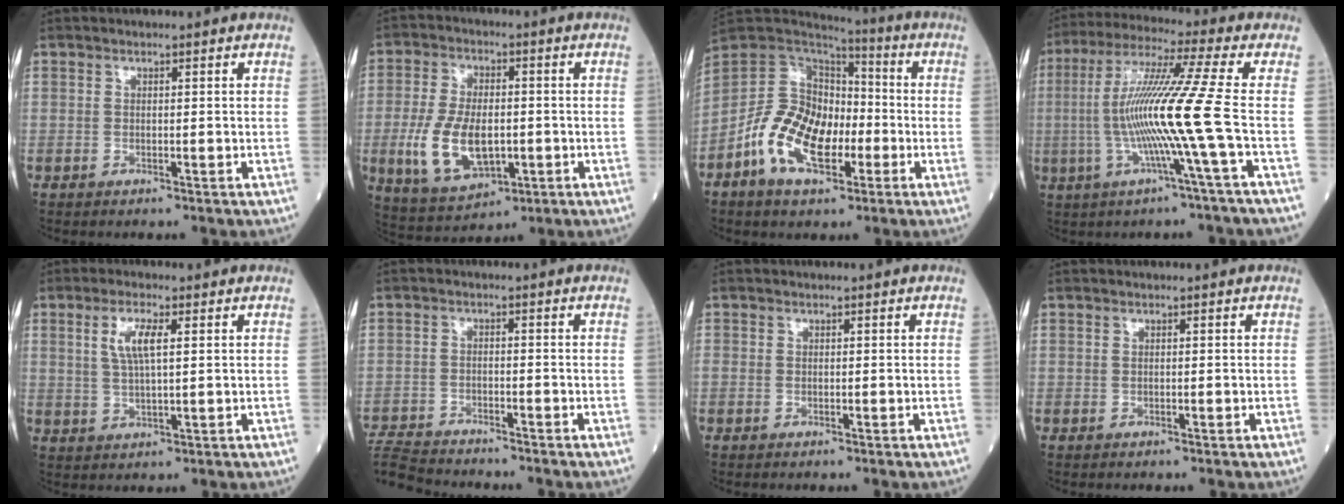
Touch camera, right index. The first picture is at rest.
{"total": 11.5, "force": [-2.2, 5.9, 9.6], "torque": [-0.202, -0.003, -0.027]}
{"total": 13.5, "force": [-4.3, 7.7, 10.2], "torque": [-0.215, 0.019, -0.076]}
{"total": 13.3, "force": [-2.1, -2.8, 12.9], "torque": [-0.253, -0.001, -0.044]}
{"total": 4.9, "force": [1.7, 0.8, 4.5], "torque": [-0.095, 0.004, 0.038]}
{"total": 7.0, "force": [-7.0, 0.4, 0.7], "torque": [-0.013, -0.012, -0.127]}
{"total": 0.0}
{"total": 0.0}